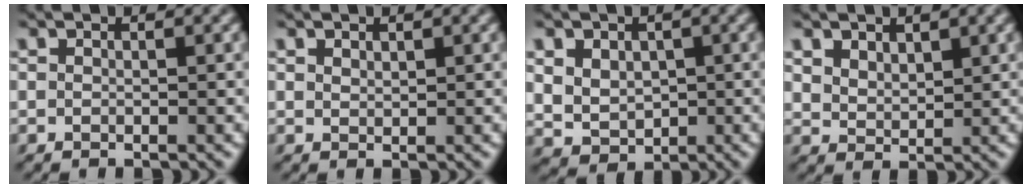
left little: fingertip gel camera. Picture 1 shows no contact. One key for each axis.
{"total": 0.7, "fx": 0.6, "fy": 0.3, "fz": 0.2, "tx": -0.007, "ty": 0.000, "tz": 0.013}
{"total": 5.1, "fx": 1.3, "fy": 4.2, "fz": 2.7, "tx": -0.052, "ty": 0.014, "tz": 0.019}
{"total": 2.1, "fx": 1.4, "fy": 1.2, "fz": 0.9, "tx": -0.028, "ty": -0.005, "tz": 0.028}